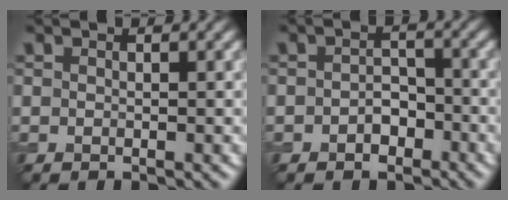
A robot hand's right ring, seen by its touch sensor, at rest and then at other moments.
{"total": 2.2, "force": [-1.1, 1.6, 1.1], "torque": [-0.017, 0.003, -0.020]}